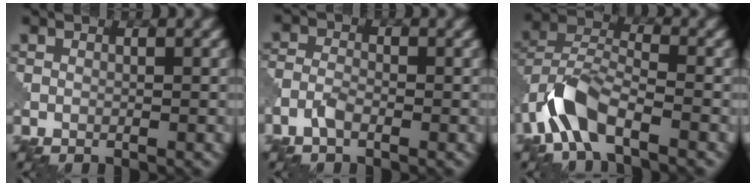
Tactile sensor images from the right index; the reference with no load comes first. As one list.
[{"total": 1.9, "force": [-1.1, 0.9, 1.2], "torque": [-0.026, 0.003, -0.030]}, {"total": 6.1, "force": [-3.6, 2.6, 4.2], "torque": [-0.084, 0.005, -0.079]}]